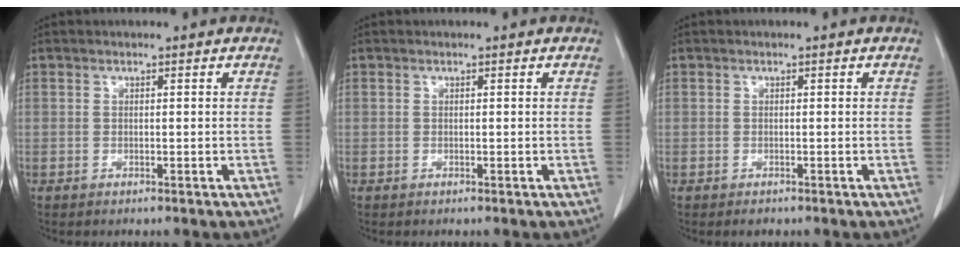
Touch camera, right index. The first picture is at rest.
{"total": 0.0}
{"total": 1.0, "force": [-0.7, 0.6, 0.3], "torque": [-0.005, 0.001, -0.008]}